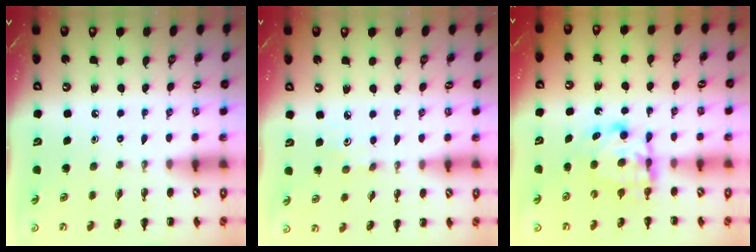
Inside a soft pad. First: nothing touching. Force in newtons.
{"total": 1.4, "press": 1.3, "slide": 0.4}
{"total": 6.2, "press": 6.2, "slide": 0.5}